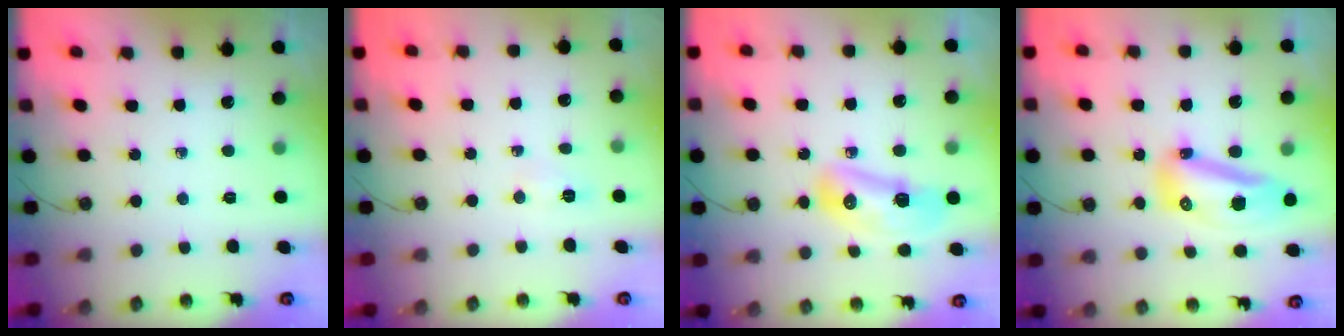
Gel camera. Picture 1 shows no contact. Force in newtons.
{"total": 3.1, "press": 2.8, "slide": 1.3}
{"total": 10.5, "press": 10.5, "slide": 1.1}
{"total": 12.9, "press": 12.8, "slide": 1.3}